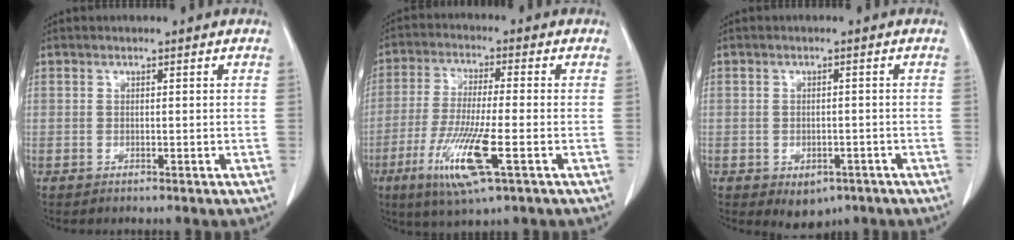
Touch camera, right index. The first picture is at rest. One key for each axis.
{"total": 11.5, "fx": -4.4, "fy": 0.9, "fz": 10.6, "tx": -0.215, "ty": -0.026, "tz": -0.081}
{"total": 3.7, "fx": -2.1, "fy": 2.6, "fz": 1.7, "tx": -0.013, "ty": 0.002, "tz": -0.015}